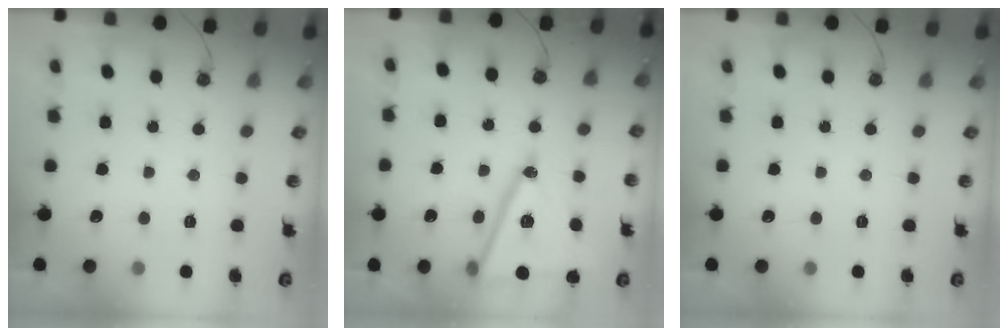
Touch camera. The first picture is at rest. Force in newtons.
{"total": 18.7, "press": 18.4, "slide": 3.4}
{"total": 0.0}